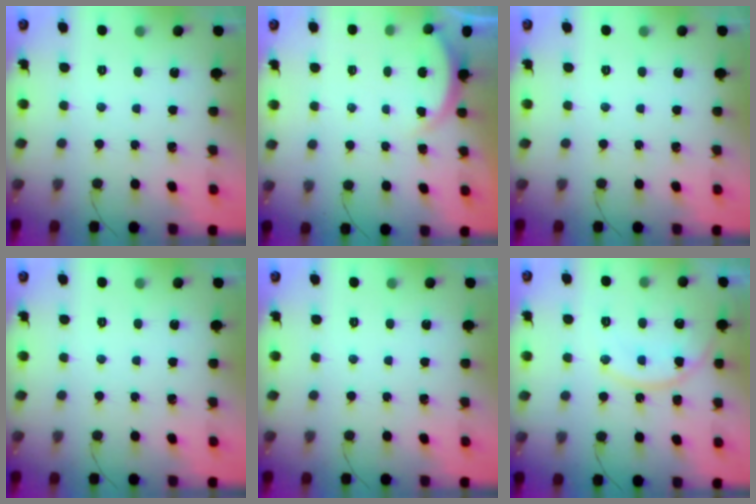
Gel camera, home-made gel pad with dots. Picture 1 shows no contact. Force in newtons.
{"total": 2.0, "press": 2.0, "slide": 0.5}
{"total": 0.0}
{"total": 0.0}
{"total": 0.0}
{"total": 12.8, "press": 12.7, "slide": 0.7}